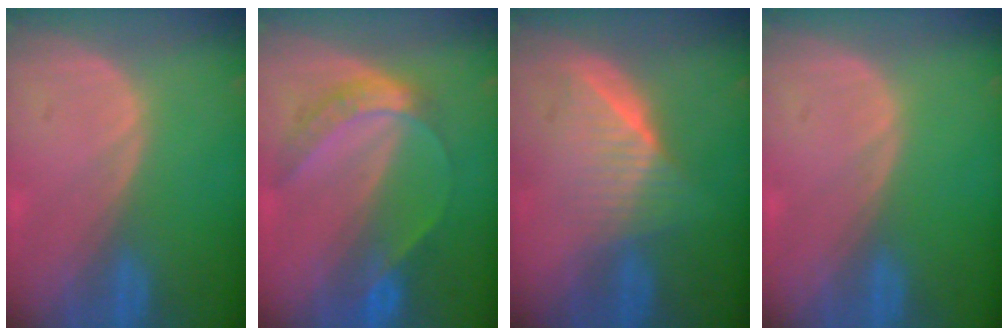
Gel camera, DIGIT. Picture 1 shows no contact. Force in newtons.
{"total": 6.8, "press": 5.6, "slide": 3.9}
{"total": 6.5, "press": 5.9, "slide": 2.7}
{"total": 0.0}